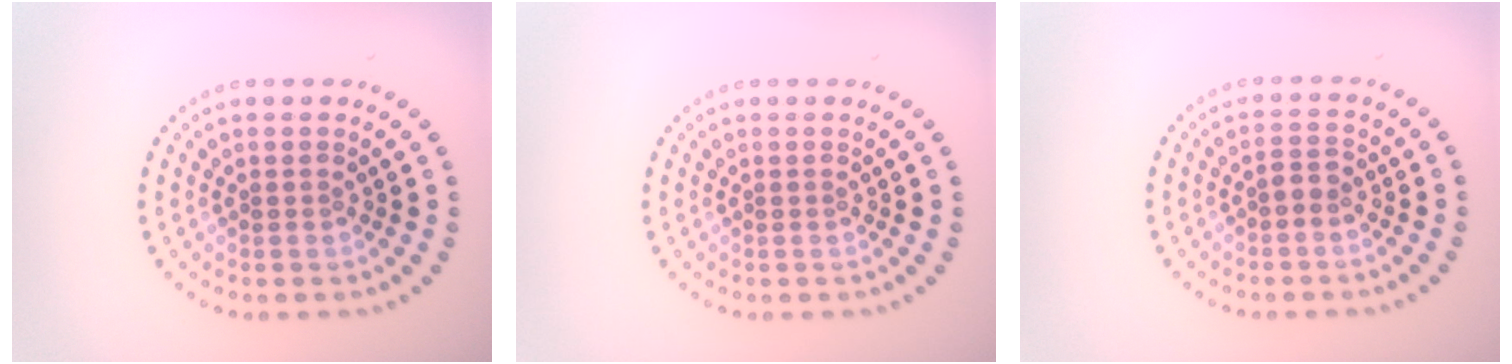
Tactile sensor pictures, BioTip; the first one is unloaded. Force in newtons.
{"total": 0.0}
{"total": 1.2, "press": 1.1, "slide": 0.4}